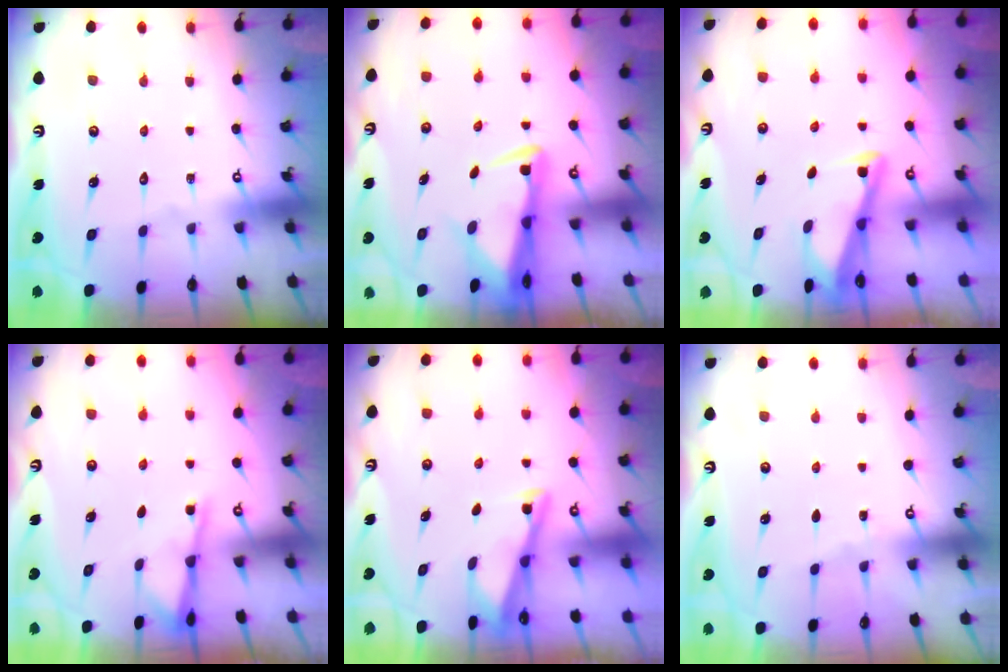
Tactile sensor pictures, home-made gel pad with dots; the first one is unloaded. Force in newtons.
{"total": 3.3, "press": 3.3, "slide": 0.6}
{"total": 2.8, "press": 2.8, "slide": 0.3}
{"total": 2.0, "press": 2.0, "slide": 0.4}
{"total": 3.0, "press": 3.0, "slide": 0.3}
{"total": 2.5, "press": 2.5, "slide": 0.4}